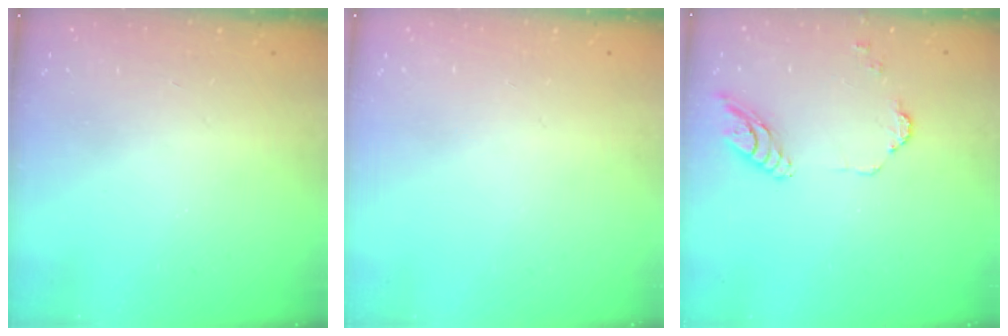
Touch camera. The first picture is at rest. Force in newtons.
{"total": 0.0}
{"total": 10.1, "press": 10.1, "slide": 1.0}